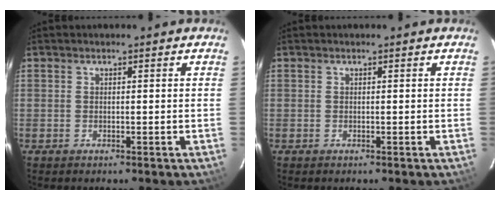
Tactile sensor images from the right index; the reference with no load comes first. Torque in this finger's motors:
{"motor_torque": [-0.01, 0.01, 0.00, 0.00]}